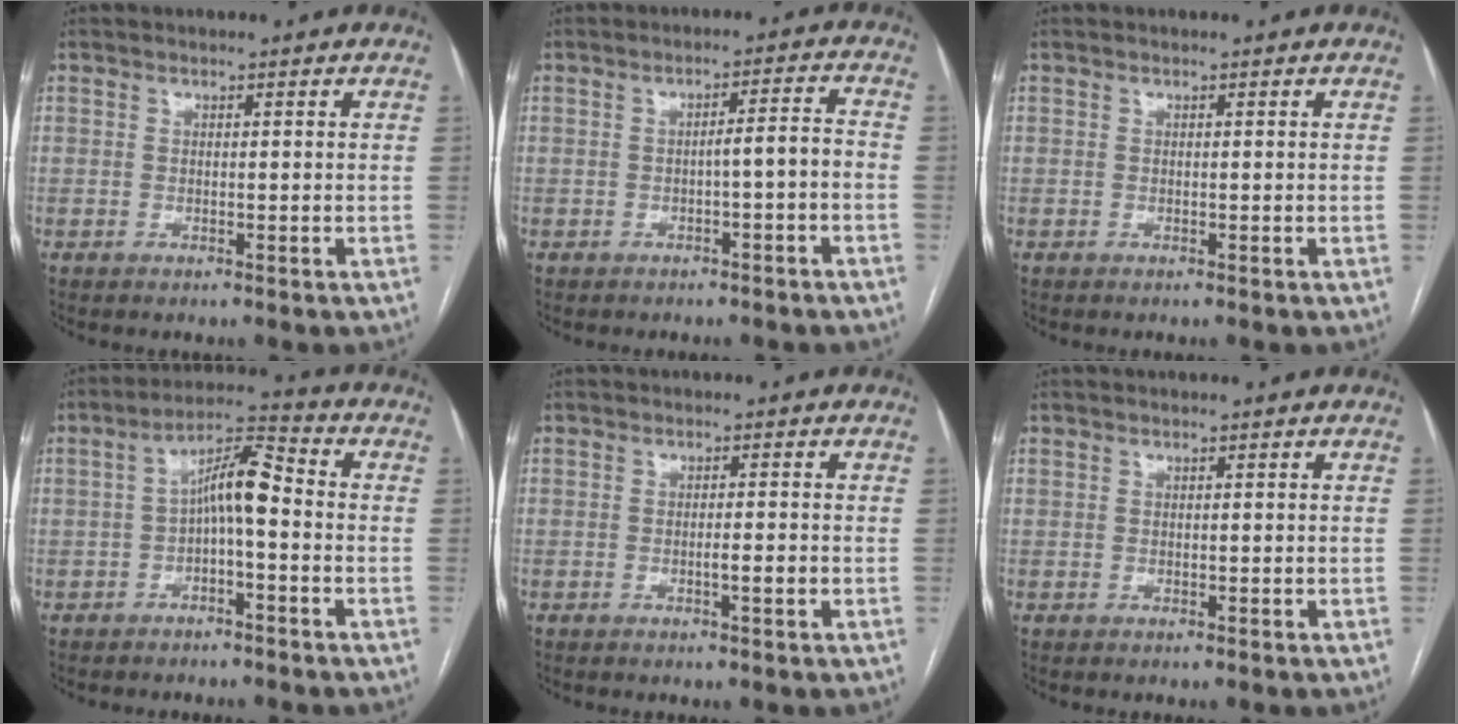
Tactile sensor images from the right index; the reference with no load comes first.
{"total": 3.7, "force": [-1.4, 0.3, 3.4], "torque": [-0.043, 0.016, -0.020]}
{"total": 0.0}
{"total": 7.4, "force": [-0.8, 1.7, 7.1], "torque": [-0.127, 0.031, -0.016]}
{"total": 2.2, "force": [-0.6, 0.2, 2.1], "torque": [-0.036, 0.001, -0.008]}
{"total": 0.0}